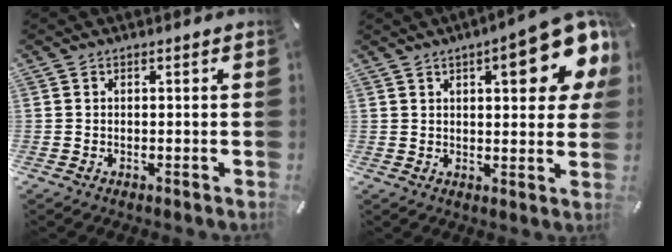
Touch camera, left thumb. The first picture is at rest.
{"total": 15.4, "force": [7.2, 5.2, 12.6], "torque": [-0.160, -0.034, 0.112]}